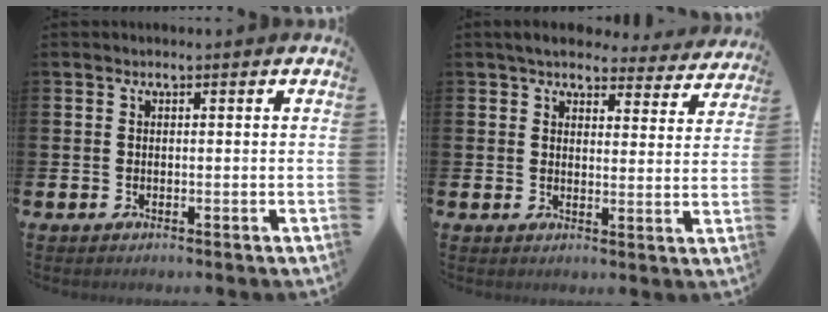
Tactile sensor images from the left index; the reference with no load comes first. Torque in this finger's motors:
{"motor_torque": [0.99, -1.15, 0.25, 0.07]}